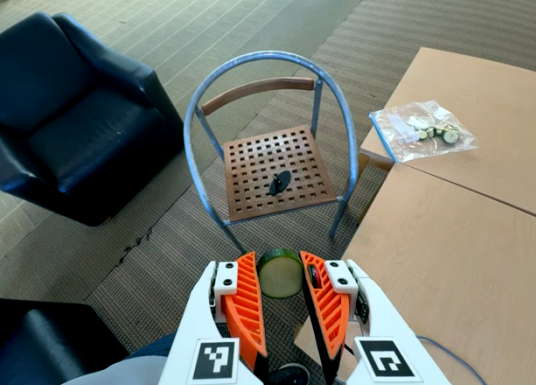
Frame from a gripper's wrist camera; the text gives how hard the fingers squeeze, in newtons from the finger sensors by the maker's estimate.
{"total": 10.6, "left": 10.5, "right": 10.8}